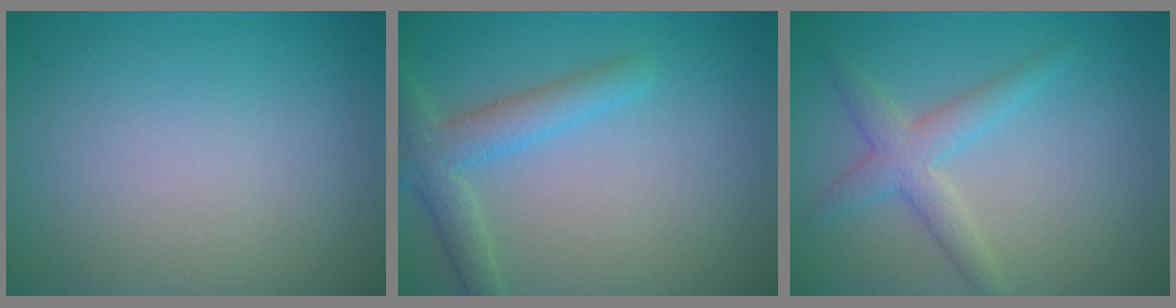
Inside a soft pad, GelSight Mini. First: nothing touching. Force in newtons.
{"total": 3.6, "press": 3.6, "slide": 0.2}
{"total": 3.0, "press": 3.0, "slide": 0.1}